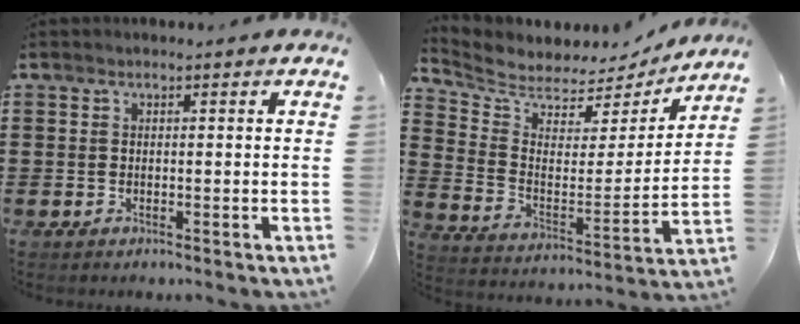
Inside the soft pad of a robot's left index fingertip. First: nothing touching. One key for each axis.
{"total": 5.4, "fx": 4.9, "fy": 2.4, "fz": 0.3, "tx": -0.046, "ty": -0.041, "tz": 0.081}